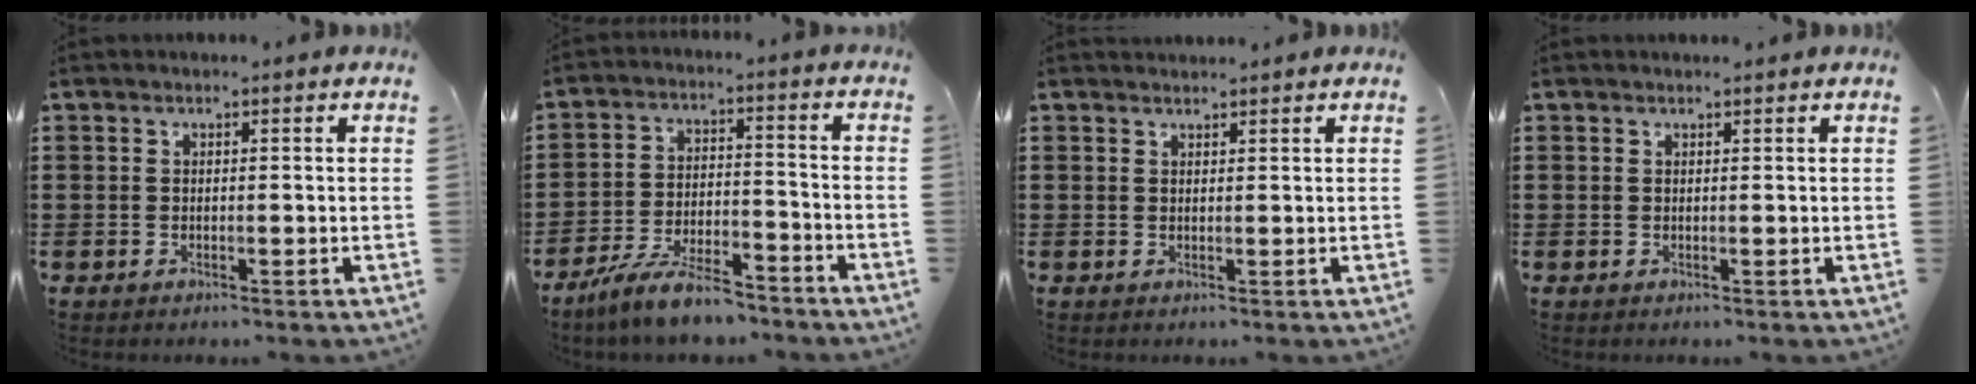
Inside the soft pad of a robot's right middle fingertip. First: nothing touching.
{"total": 9.0, "force": [-7.7, 1.7, 4.3], "torque": [-0.090, 0.010, -0.148]}
{"total": 0.9, "force": [0.9, 0.1, 0.0], "torque": [-0.003, 0.000, 0.018]}
{"total": 0.0}